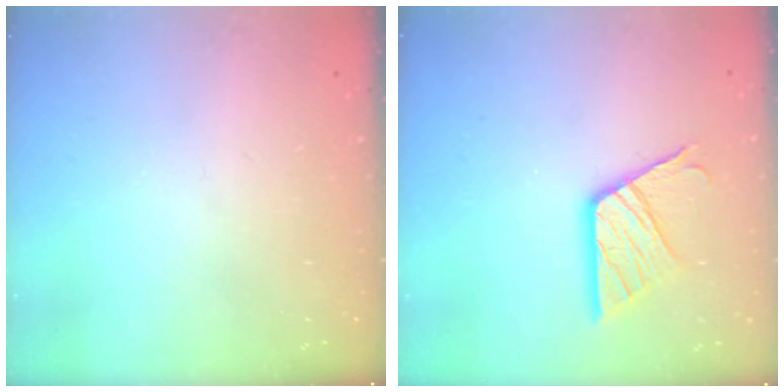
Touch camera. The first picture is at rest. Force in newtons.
{"total": 13.0, "press": 13.0, "slide": 1.1}